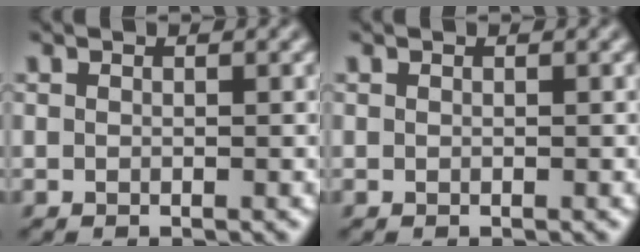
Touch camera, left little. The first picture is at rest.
{"total": 0.0}